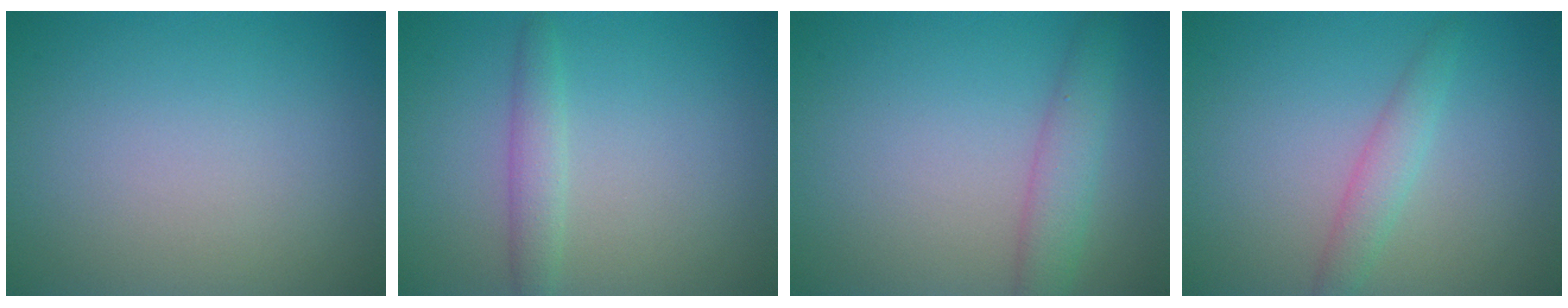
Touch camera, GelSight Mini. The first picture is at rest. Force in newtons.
{"total": 1.9, "press": 1.9, "slide": 0.0}
{"total": 2.9, "press": 2.9, "slide": 0.1}
{"total": 2.0, "press": 2.0, "slide": 0.0}